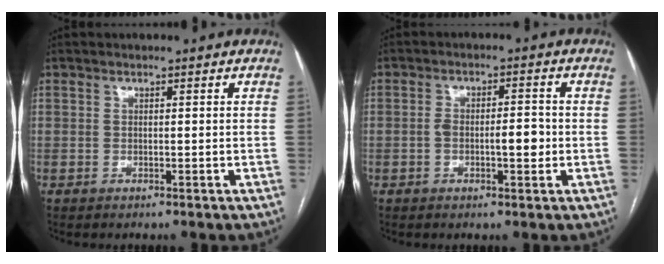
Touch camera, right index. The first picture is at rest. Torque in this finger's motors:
{"motor_torque": [0.84, -0.03, 0.24, 0.07]}